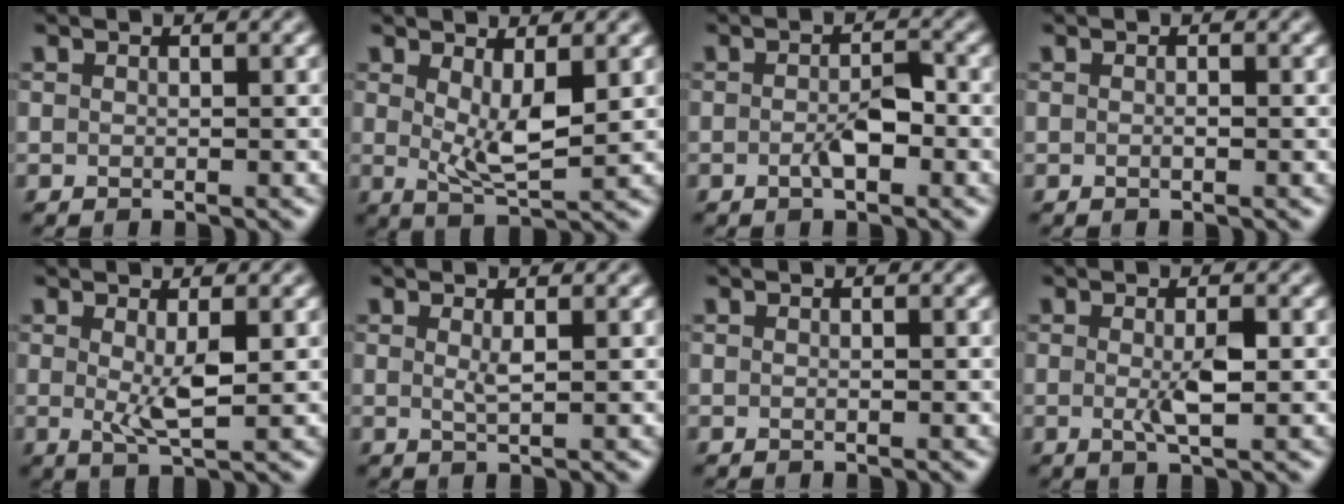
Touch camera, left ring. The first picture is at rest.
{"total": 4.3, "force": [0.7, 1.5, 4.0], "torque": [-0.074, -0.015, 0.019]}
{"total": 2.4, "force": [-1.2, 0.8, 2.0], "torque": [-0.036, 0.001, -0.022]}
{"total": 0.6, "force": [-0.5, 0.0, 0.4], "torque": [-0.006, 0.001, -0.008]}
{"total": 3.1, "force": [0.0, 0.7, 3.0], "torque": [-0.056, -0.010, 0.004]}
{"total": 1.1, "force": [0.1, 0.2, 1.1], "torque": [-0.020, -0.004, 0.001]}
{"total": 0.0}
{"total": 2.5, "force": [-0.5, 0.4, 2.4], "torque": [-0.046, -0.005, -0.007]}